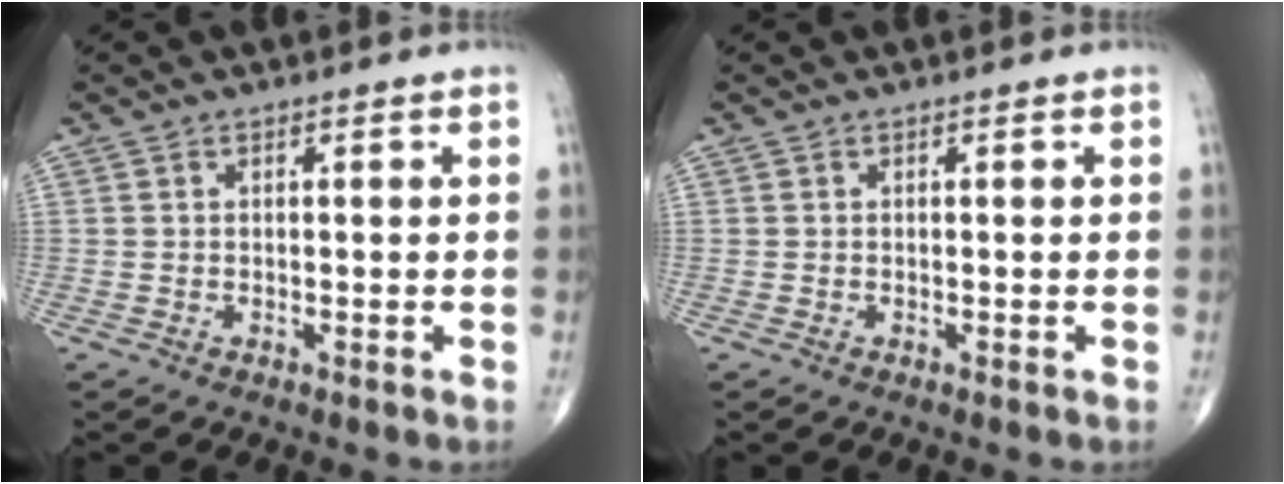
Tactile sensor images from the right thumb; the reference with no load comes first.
{"total": 0.0}